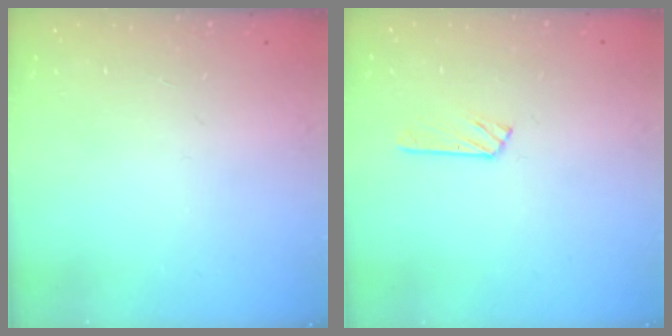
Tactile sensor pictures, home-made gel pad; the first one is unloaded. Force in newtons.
{"total": 2.9, "press": 2.8, "slide": 0.3}